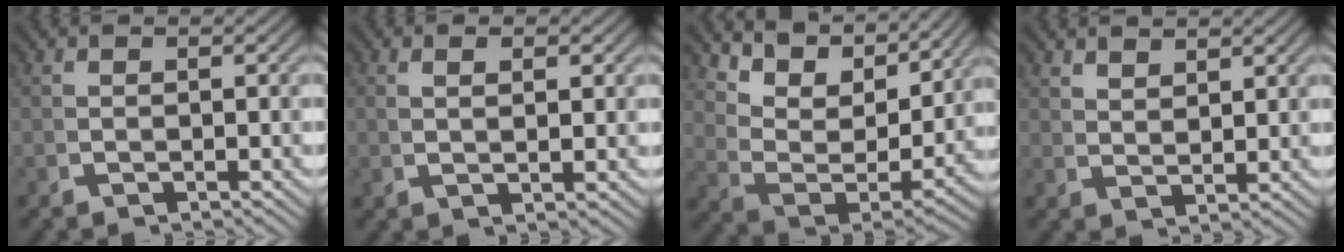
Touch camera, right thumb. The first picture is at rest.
{"total": 1.7, "force": [0.8, -0.1, 1.5], "torque": [-0.024, 0.004, 0.020]}
{"total": 9.9, "force": [4.5, 5.2, 7.1], "torque": [-0.156, -0.014, 0.081]}
{"total": 2.5, "force": [2.4, 0.0, 0.6], "torque": [-0.003, 0.003, 0.053]}